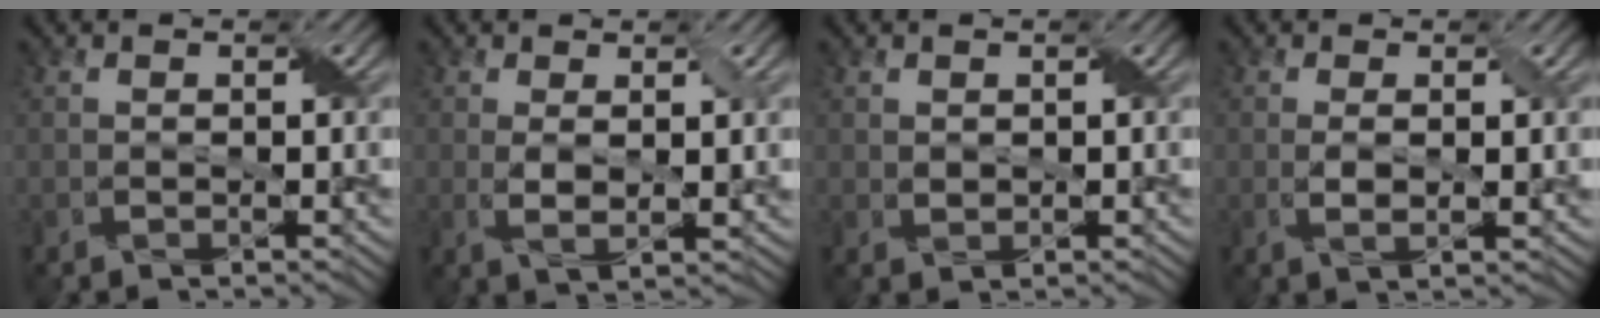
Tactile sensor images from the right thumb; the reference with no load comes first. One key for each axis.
{"total": 3.4, "fx": 0.9, "fy": 1.0, "fz": 3.1, "tx": -0.068, "ty": -0.005, "tz": 0.019}
{"total": 0.8, "fx": 0.5, "fy": 0.5, "fz": 0.4, "tx": -0.013, "ty": 0.001, "tz": 0.016}
{"total": 2.6, "fx": 0.3, "fy": 0.7, "fz": 2.5, "tx": -0.052, "ty": -0.003, "tz": 0.008}